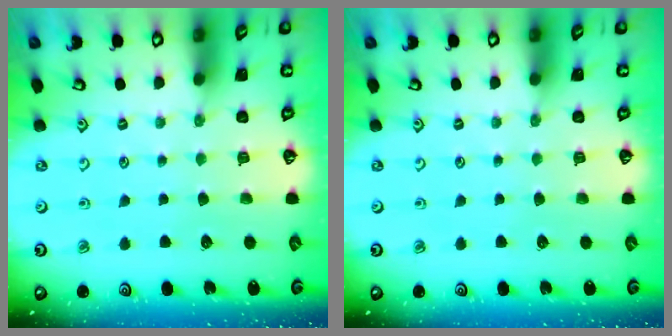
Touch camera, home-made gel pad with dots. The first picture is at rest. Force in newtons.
{"total": 0.0}